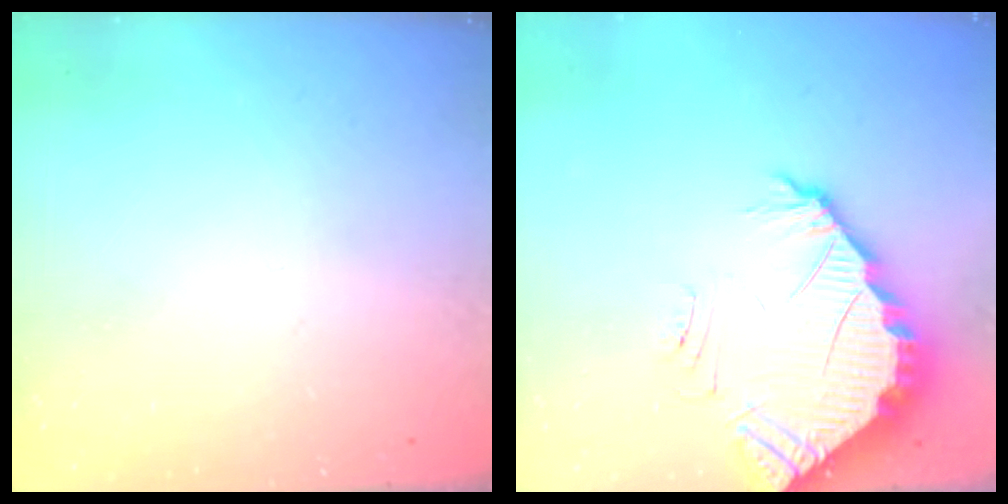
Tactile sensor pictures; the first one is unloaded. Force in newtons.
{"total": 4.6, "press": 4.6, "slide": 0.3}